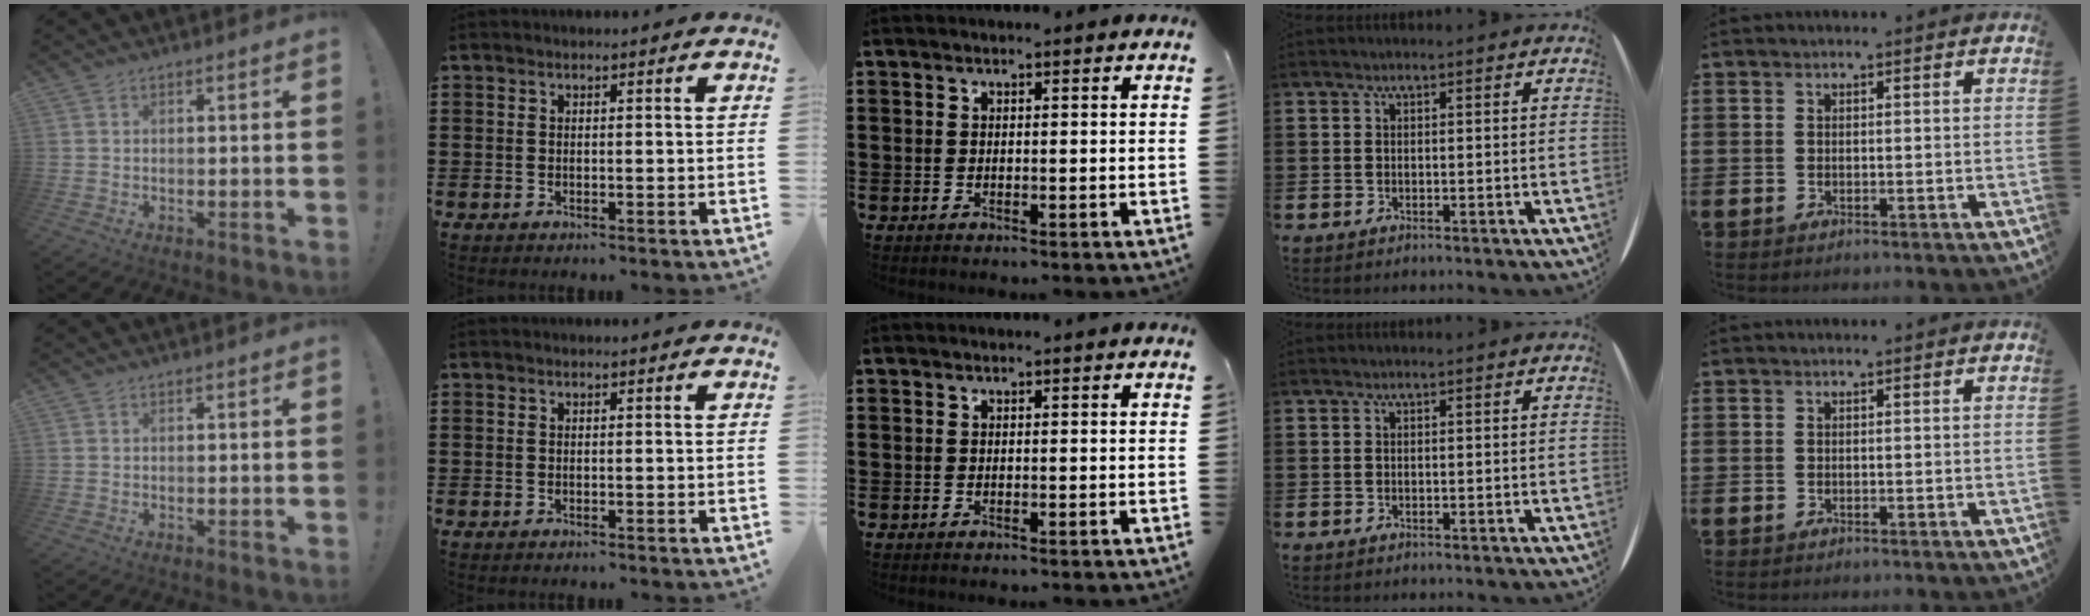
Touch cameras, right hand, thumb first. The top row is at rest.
{}